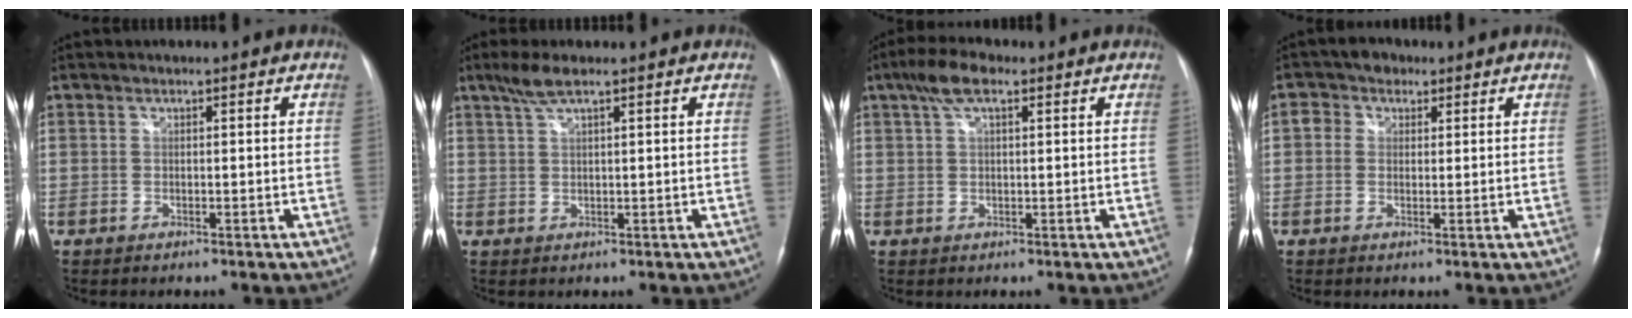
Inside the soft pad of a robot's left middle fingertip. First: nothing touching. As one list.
[{"total": 3.4, "force": [2.4, 0.2, 2.4], "torque": [-0.059, 0.010, 0.050]}, {"total": 5.0, "force": [2.8, 1.6, 3.9], "torque": [-0.085, 0.021, 0.052]}, {"total": 3.6, "force": [1.4, 2.9, 1.5], "torque": [-0.035, 0.024, 0.026]}]